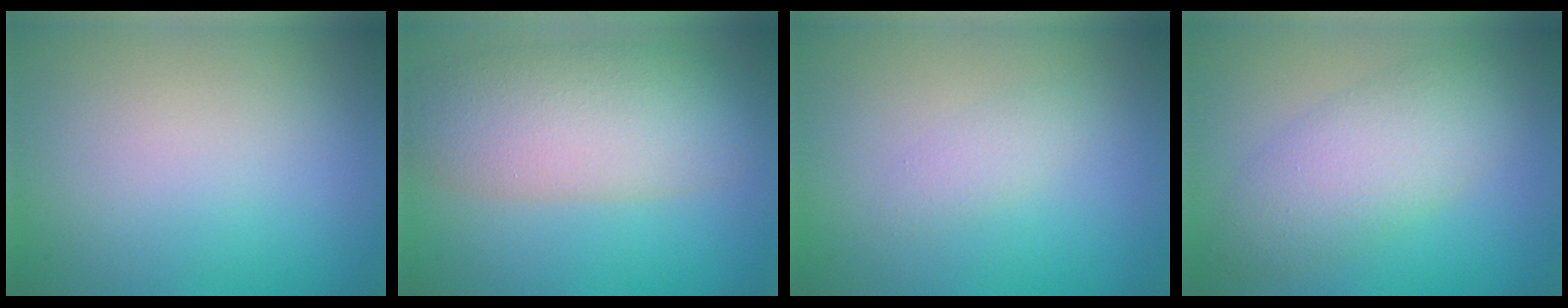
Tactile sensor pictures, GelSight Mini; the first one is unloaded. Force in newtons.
{"total": 7.3, "press": 7.3, "slide": 0.2}
{"total": 1.3, "press": 1.3, "slide": 0.1}
{"total": 5.3, "press": 5.3, "slide": 0.1}